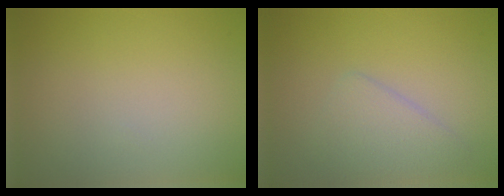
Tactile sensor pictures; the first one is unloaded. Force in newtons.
{"total": 2.6, "press": 2.6, "slide": 0.1}